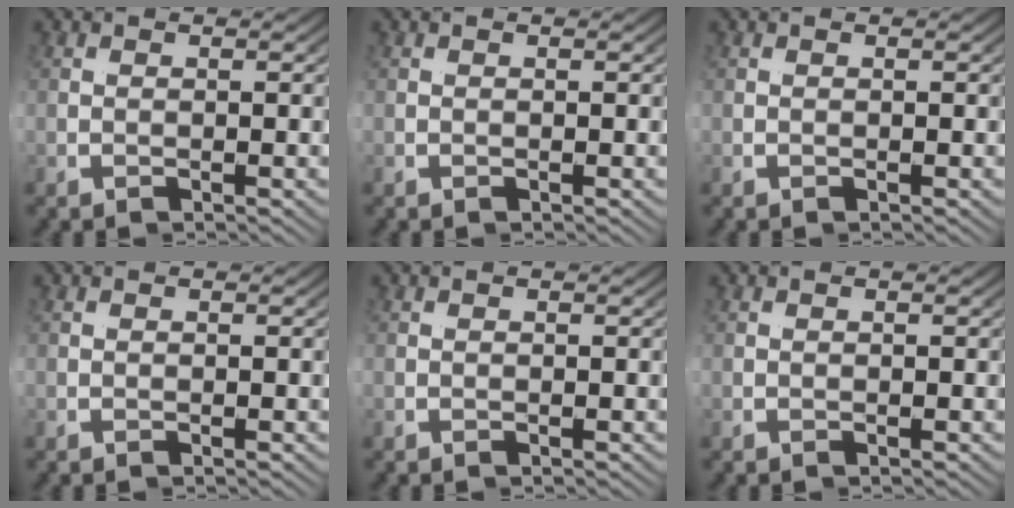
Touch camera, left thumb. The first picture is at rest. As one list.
[{"total": 0.0}, {"total": 0.0}, {"total": 0.0}, {"total": 0.0}, {"total": 0.0}]